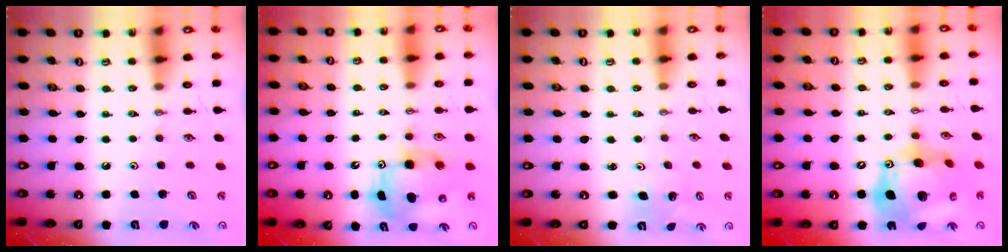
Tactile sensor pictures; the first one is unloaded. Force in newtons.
{"total": 8.8, "press": 8.7, "slide": 1.8}
{"total": 2.5, "press": 2.5, "slide": 0.1}
{"total": 21.3, "press": 21.1, "slide": 2.5}